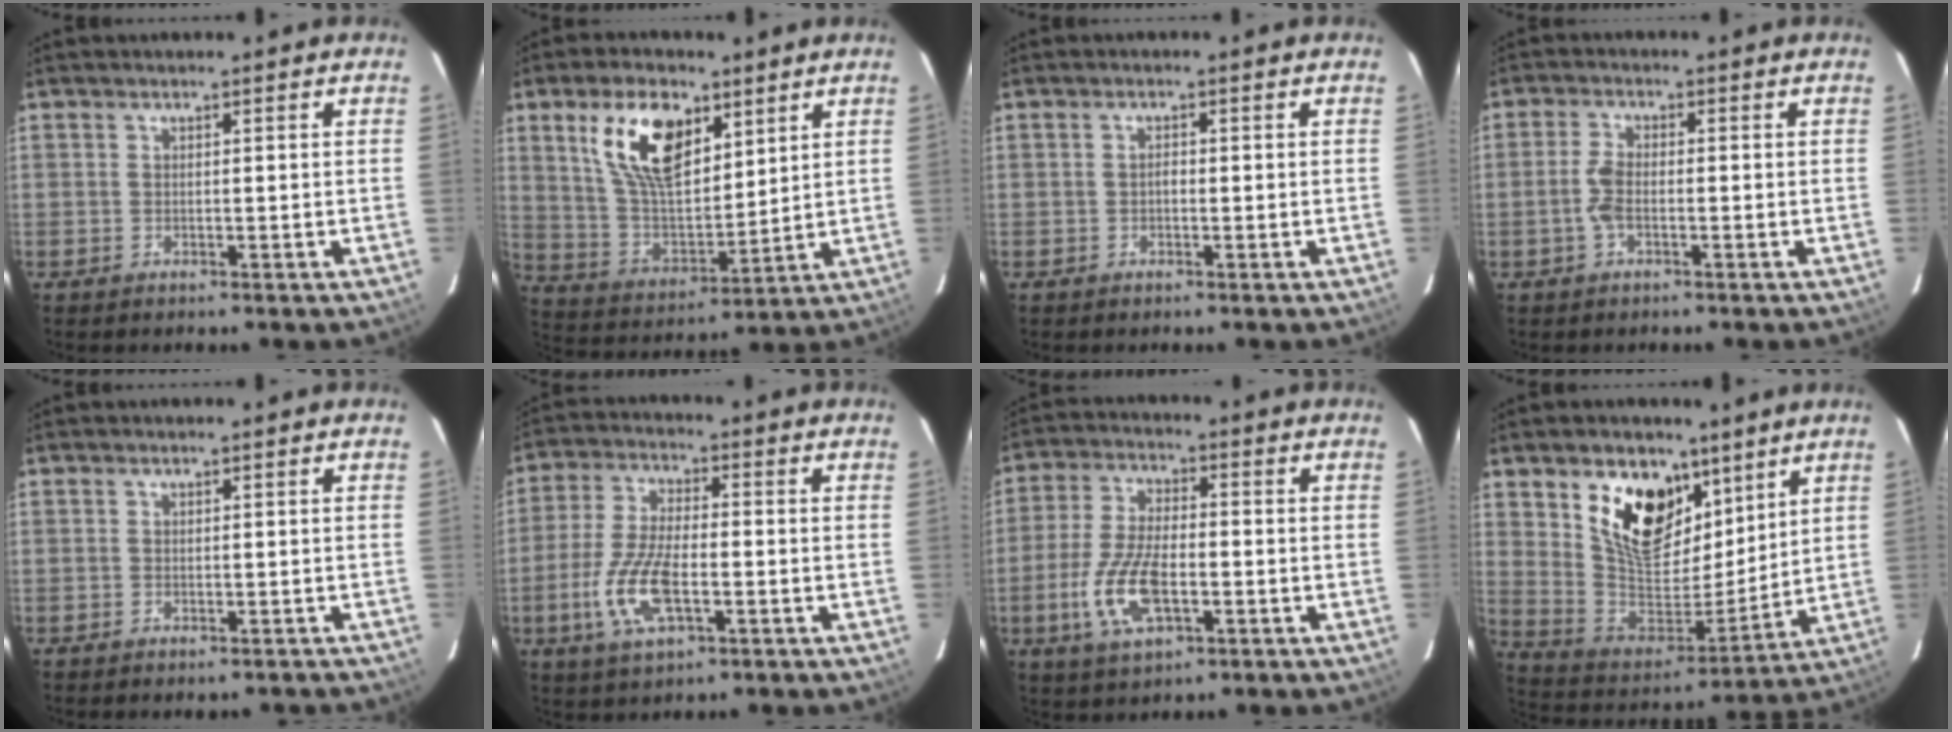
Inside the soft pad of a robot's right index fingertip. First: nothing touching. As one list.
[{"total": 15.7, "force": [7.7, 7.9, 11.2], "torque": [-0.207, 0.008, 0.157]}, {"total": 0.8, "force": [-0.2, 0.6, 0.6], "torque": [-0.010, 0.005, -0.005]}, {"total": 3.5, "force": [-1.1, 1.4, 3.0], "torque": [-0.071, 0.004, -0.023]}, {"total": 3.8, "force": [-3.3, 1.5, 1.2], "torque": [-0.017, -0.004, -0.033]}, {"total": 11.4, "force": [-3.8, 4.3, 9.9], "torque": [-0.214, -0.005, -0.072]}, {"total": 11.8, "force": [-3.8, 5.0, 10.0], "torque": [-0.215, -0.004, -0.069]}, {"total": 17.6, "force": [9.6, 10.1, 10.7], "torque": [-0.204, -0.005, 0.183]}]